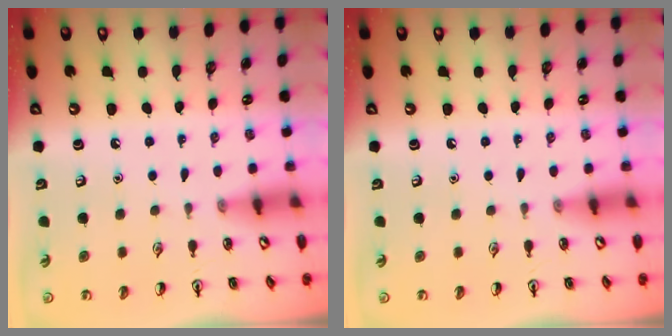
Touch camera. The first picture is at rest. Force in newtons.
{"total": 0.0}